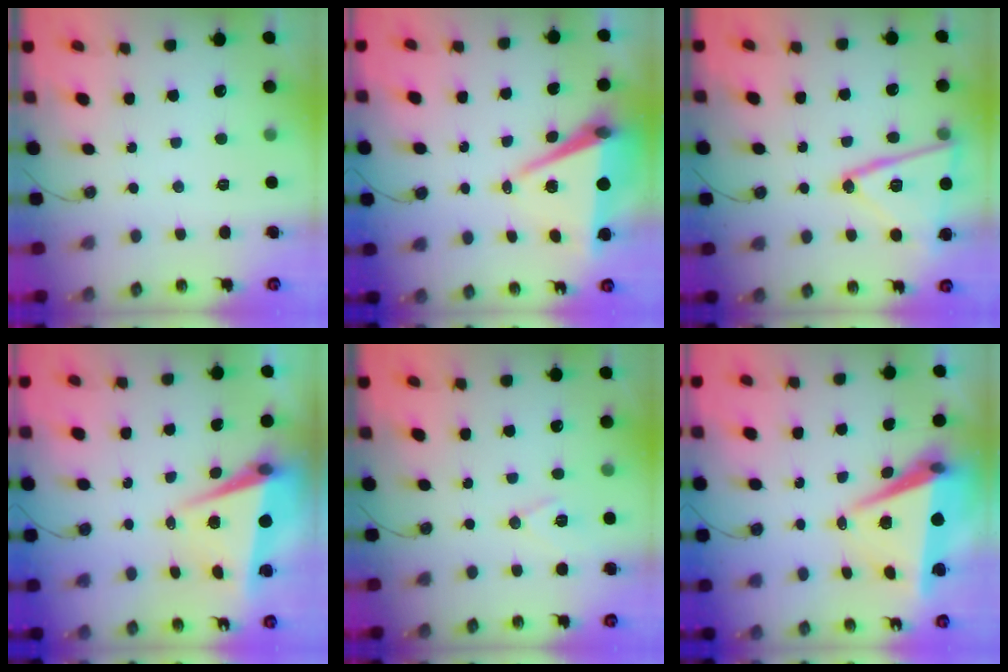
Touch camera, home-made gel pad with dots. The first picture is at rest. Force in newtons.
{"total": 8.5, "press": 7.4, "slide": 4.2}
{"total": 18.3, "press": 18.3, "slide": 0.9}
{"total": 6.5, "press": 6.4, "slide": 0.8}
{"total": 8.6, "press": 7.7, "slide": 3.8}
{"total": 7.7, "press": 6.3, "slide": 4.3}